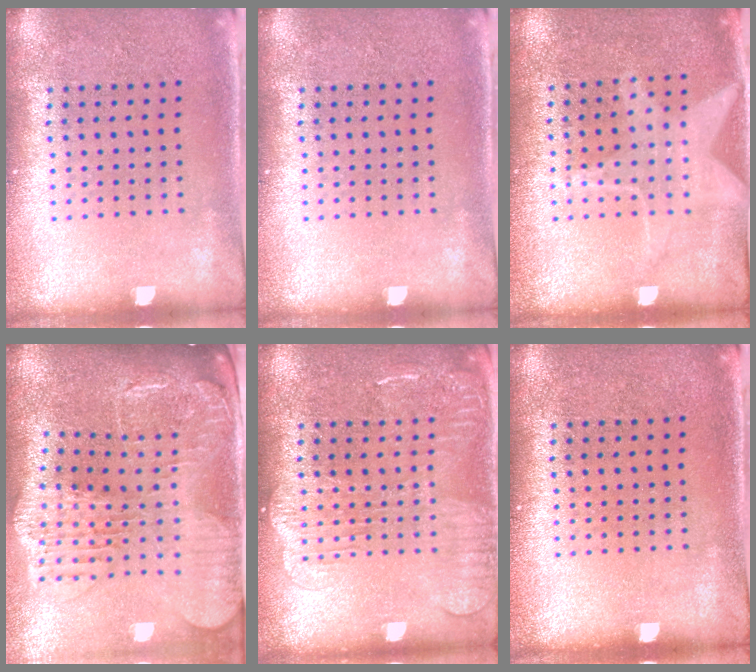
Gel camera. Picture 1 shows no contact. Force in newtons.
{"total": 0.0}
{"total": 1.2, "press": 1.2, "slide": 0.1}
{"total": 2.9, "press": 2.5, "slide": 1.5}
{"total": 2.8, "press": 2.8, "slide": 0.3}
{"total": 0.0}